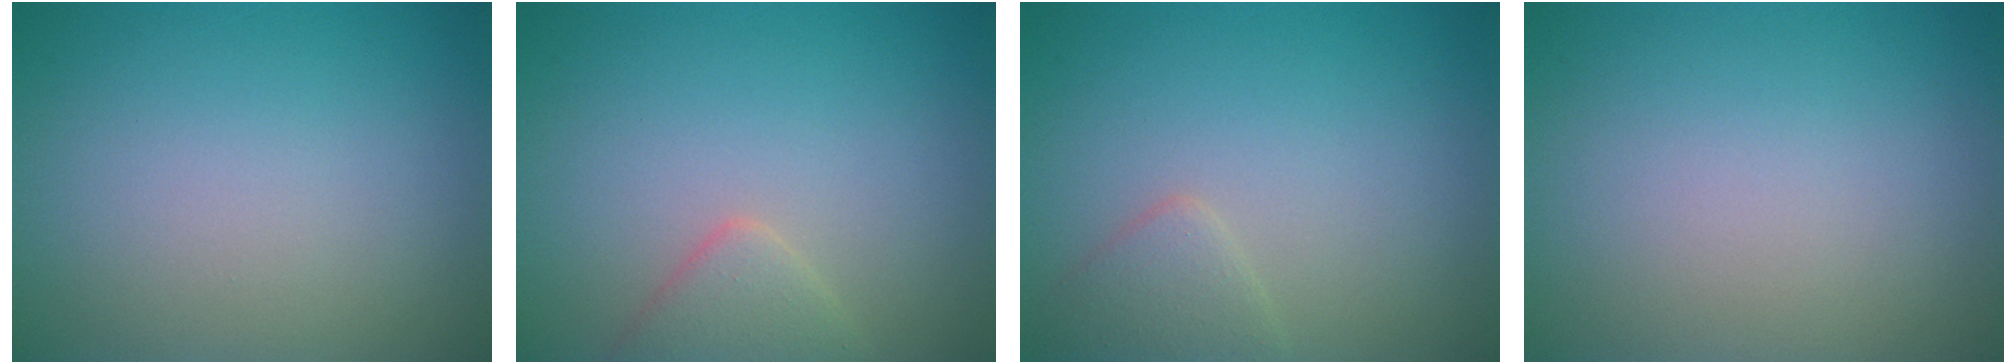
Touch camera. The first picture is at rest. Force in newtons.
{"total": 2.2, "press": 2.2, "slide": 0.2}
{"total": 1.8, "press": 1.8, "slide": 0.0}
{"total": 0.0}